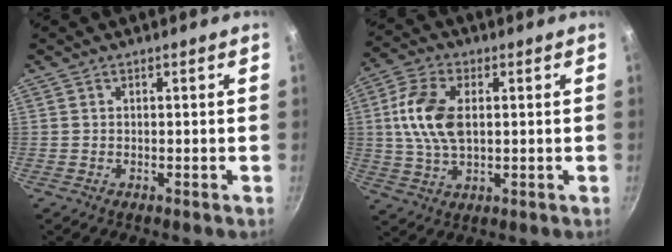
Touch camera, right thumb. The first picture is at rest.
{"total": 11.2, "force": [1.5, 6.6, 9.0], "torque": [-0.170, 0.010, 0.024]}